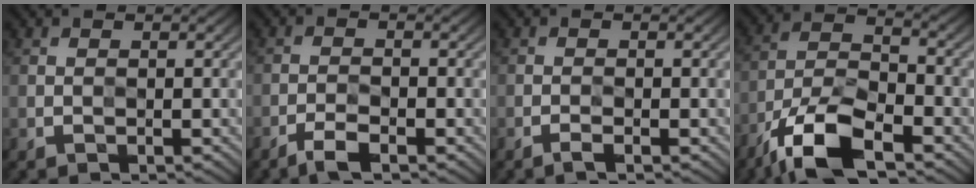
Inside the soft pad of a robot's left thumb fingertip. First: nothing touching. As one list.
[{"total": 2.8, "force": [-2.0, 0.6, 1.8], "torque": [-0.038, 0.001, -0.045]}, {"total": 1.0, "force": [-0.7, 0.0, 0.7], "torque": [-0.014, 0.001, -0.016]}, {"total": 11.8, "force": [-7.8, 4.2, 7.8], "torque": [-0.155, -0.006, -0.164]}]